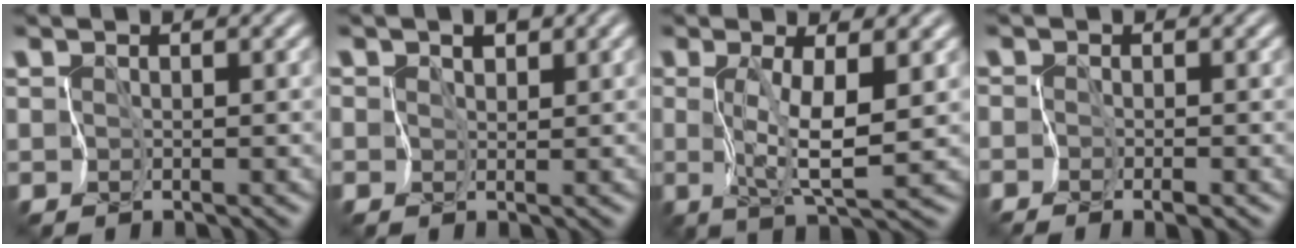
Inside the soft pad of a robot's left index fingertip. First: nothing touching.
{"total": 3.5, "force": [1.6, 2.1, 2.2], "torque": [-0.025, 0.008, 0.015]}
{"total": 4.0, "force": [0.5, 0.3, 4.0], "torque": [-0.081, -0.006, 0.011]}
{"total": 1.1, "force": [-1.0, 0.2, 0.5], "torque": [-0.011, -0.006, -0.021]}